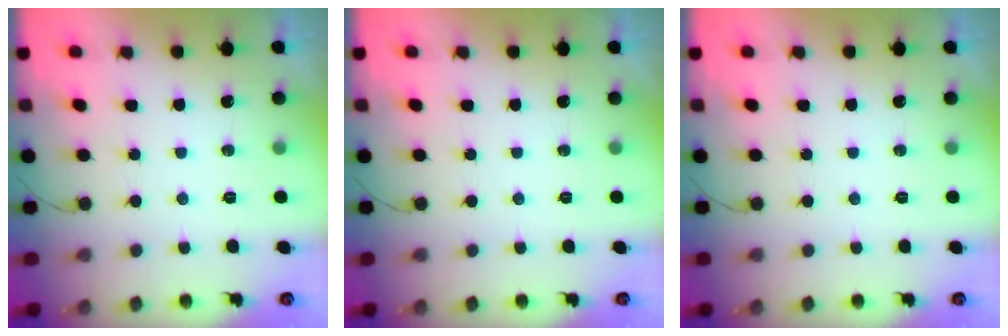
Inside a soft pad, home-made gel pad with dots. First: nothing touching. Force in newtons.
{"total": 0.0}
{"total": 0.0}